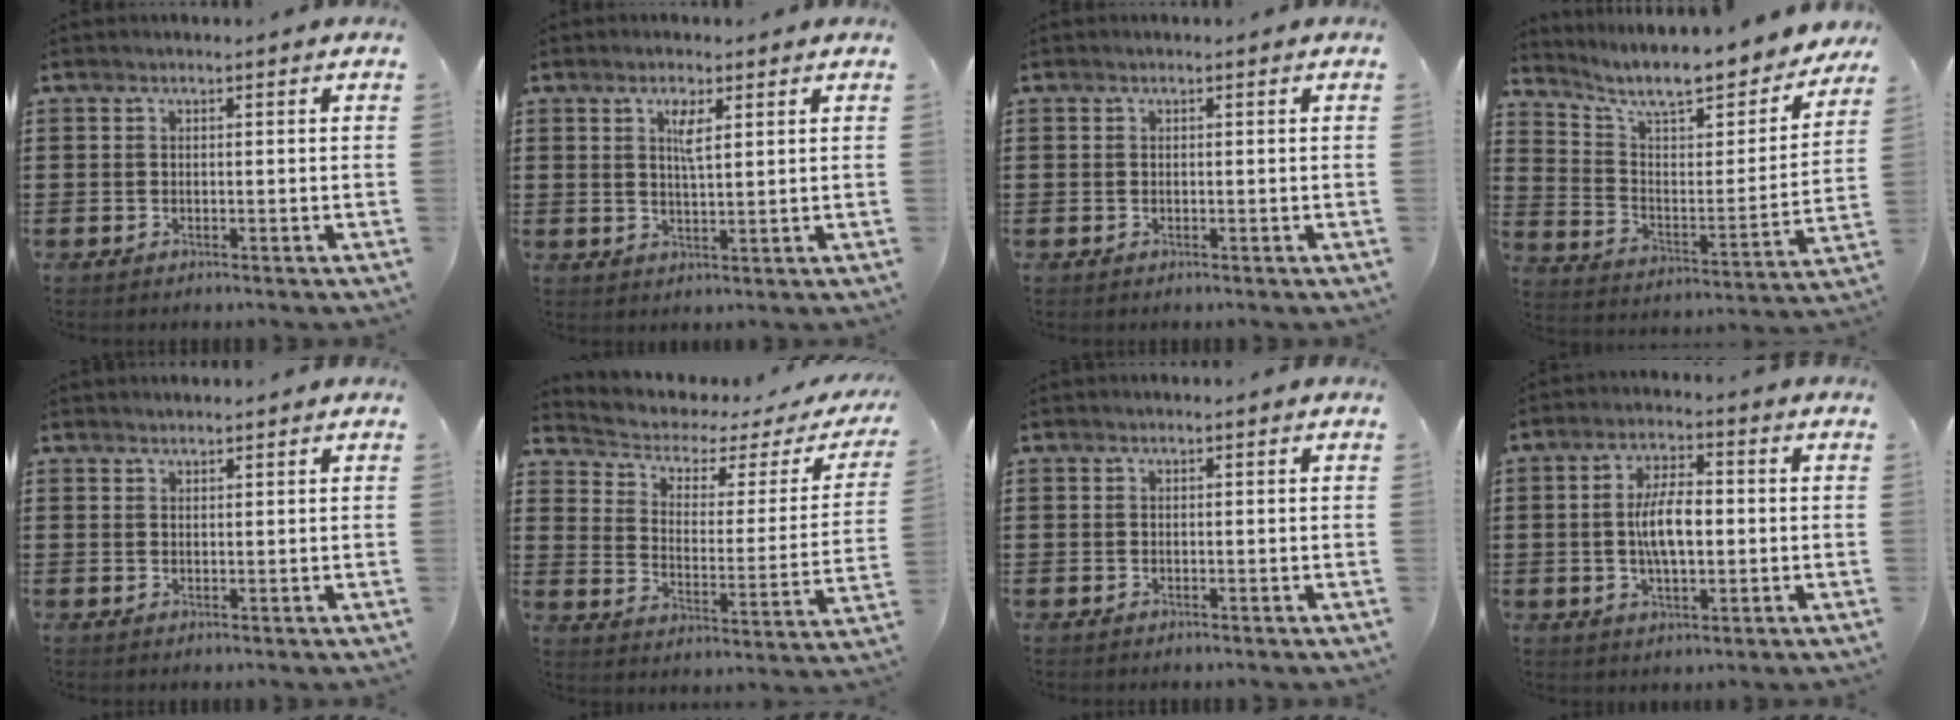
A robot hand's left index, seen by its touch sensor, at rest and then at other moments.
{"total": 3.3, "force": [1.6, 0.9, 2.7], "torque": [-0.052, 0.001, 0.024]}
{"total": 0.0}
{"total": 9.0, "force": [7.7, 1.4, 4.5], "torque": [-0.104, -0.062, 0.124]}
{"total": 1.1, "force": [1.1, 0.1, 0.0], "torque": [-0.002, -0.001, 0.021]}
{"total": 3.0, "force": [1.8, 1.7, 1.7], "torque": [-0.052, -0.016, 0.020]}
{"total": 0.0}
{"total": 6.9, "force": [0.0, 2.7, 6.4], "torque": [-0.117, 0.002, -0.007]}